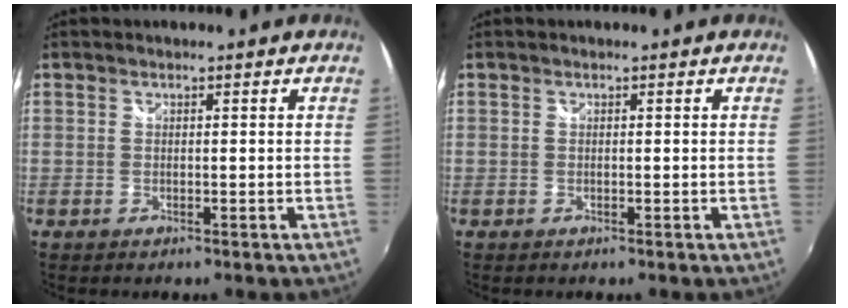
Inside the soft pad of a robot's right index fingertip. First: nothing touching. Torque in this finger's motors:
{"motor_torque": [0.00, 0.00, -0.01, 0.00]}